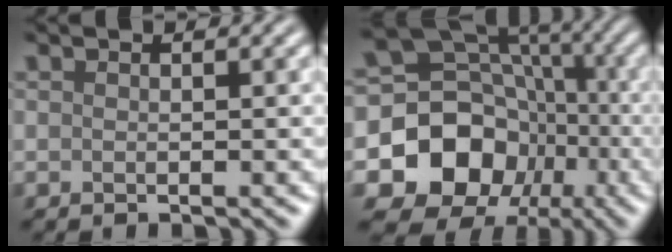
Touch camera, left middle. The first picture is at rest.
{"total": 11.9, "force": [-3.0, 10.2, 5.5], "torque": [-0.105, -0.008, -0.060]}